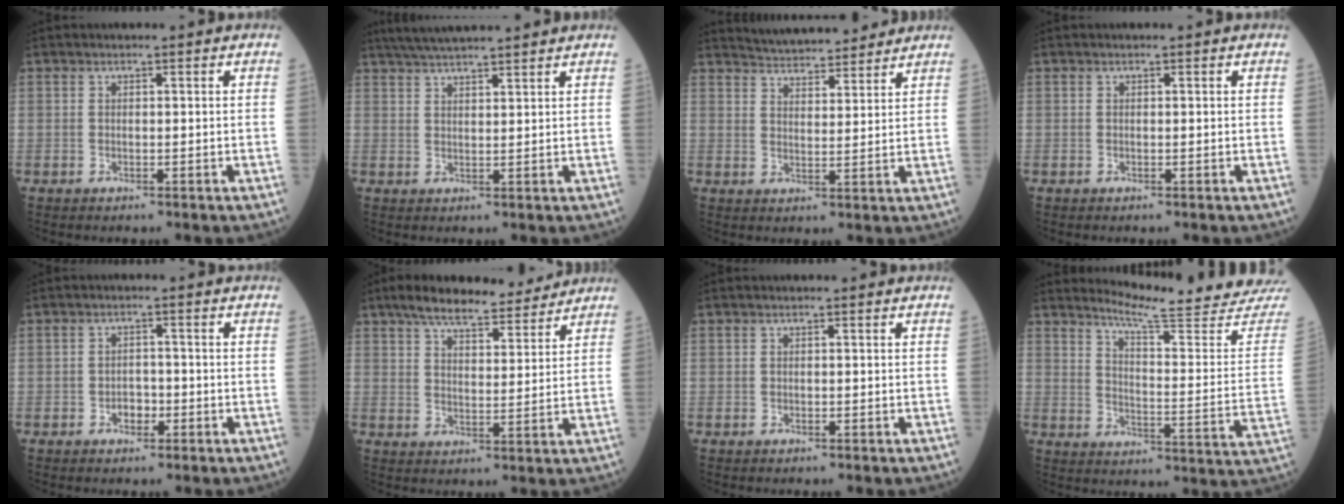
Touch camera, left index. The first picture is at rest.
{"total": 9.3, "force": [8.3, 0.3, 4.3], "torque": [-0.076, 0.036, 0.126]}
{"total": 11.1, "force": [10.6, 1.8, 2.9], "torque": [-0.048, 0.013, 0.156]}
{"total": 0.0}
{"total": 2.2, "force": [-1.2, 1.4, 1.2], "torque": [-0.016, 0.006, -0.018]}
{"total": 12.2, "force": [10.3, 2.9, 5.7], "torque": [-0.090, 0.020, 0.156]}
{"total": 0.0}
{"total": 19.6, "force": [18.9, -0.9, 5.3], "torque": [-0.082, -0.134, 0.227]}